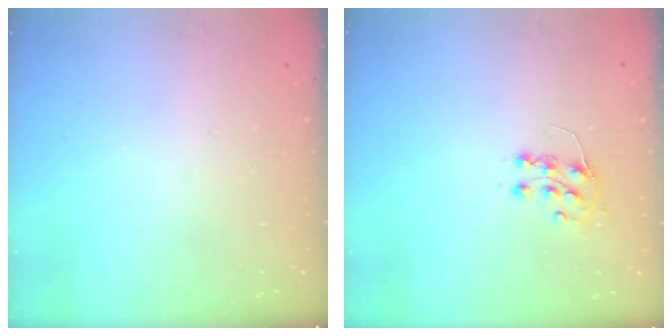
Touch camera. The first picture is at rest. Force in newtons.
{"total": 7.3, "press": 7.3, "slide": 0.5}